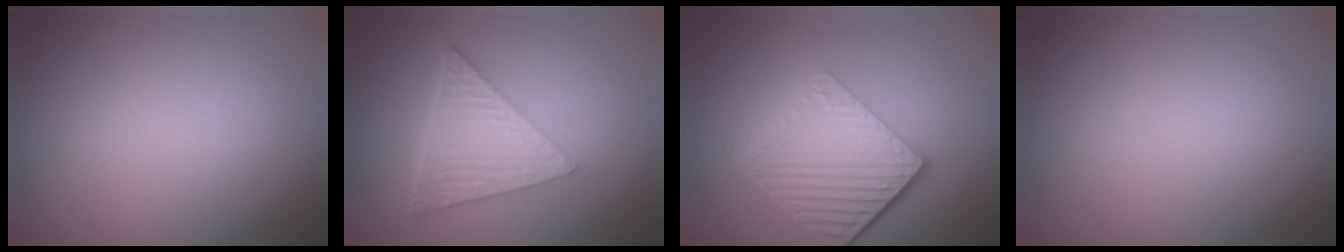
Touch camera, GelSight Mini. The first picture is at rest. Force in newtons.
{"total": 6.2, "press": 4.2, "slide": 4.6}
{"total": 6.6, "press": 4.4, "slide": 4.9}
{"total": 0.0}